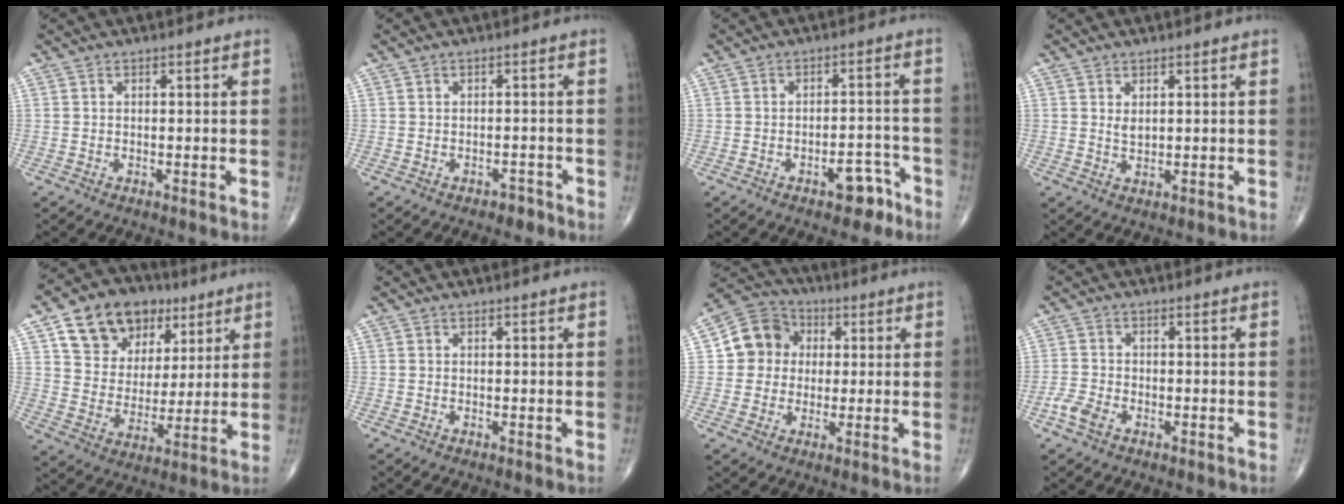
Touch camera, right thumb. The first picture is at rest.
{"total": 1.7, "force": [-1.2, 1.0, 0.6], "torque": [-0.004, 0.009, -0.016]}
{"total": 5.5, "force": [-3.3, 2.6, 3.5], "torque": [-0.034, 0.031, -0.041]}
{"total": 1.8, "force": [0.7, 0.9, 1.4], "torque": [-0.021, -0.008, 0.016]}
{"total": 17.0, "force": [8.7, 12.1, 8.2], "torque": [-0.100, -0.017, 0.152]}
{"total": 0.0}
{"total": 9.8, "force": [1.3, 9.0, 3.6], "torque": [-0.033, 0.013, 0.011]}
{"total": 3.6, "force": [-1.9, 2.2, 2.2], "torque": [-0.053, 0.009, -0.038]}